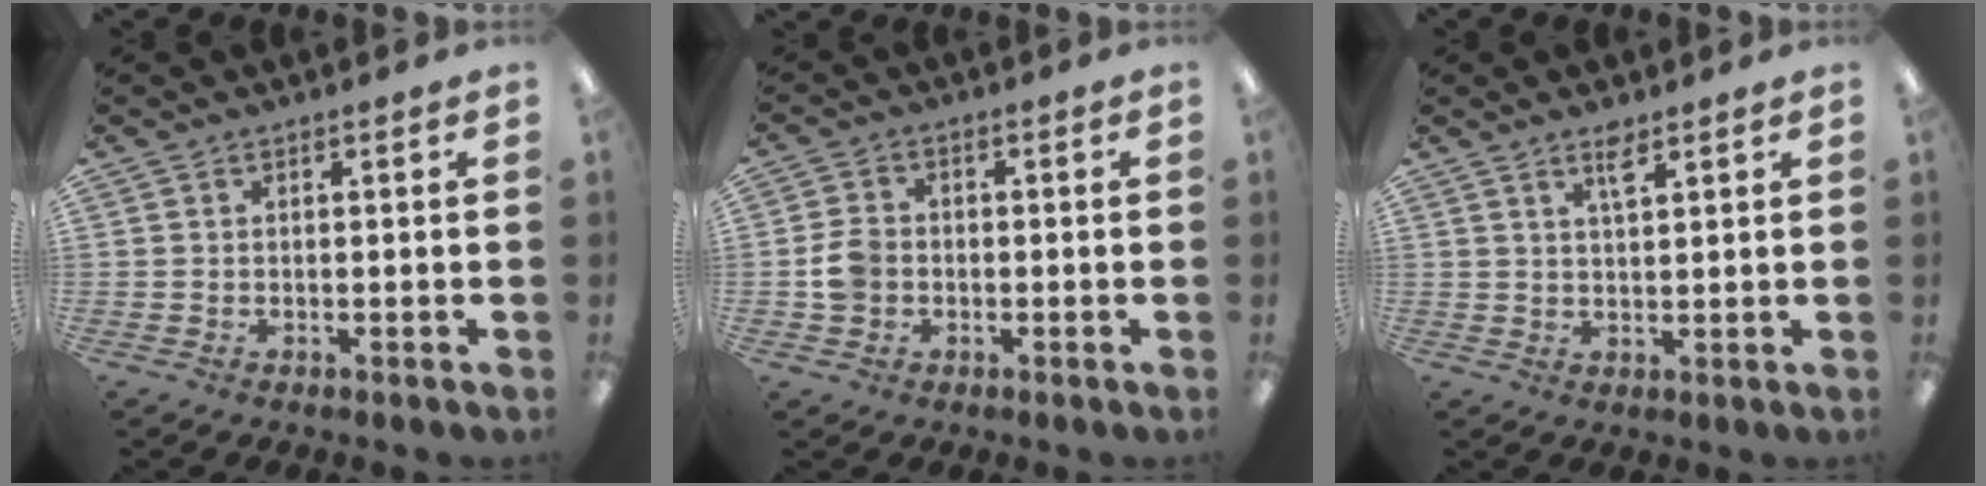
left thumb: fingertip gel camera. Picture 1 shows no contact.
{"total": 5.2, "force": [-0.8, 4.3, 2.7], "torque": [-0.054, 0.010, -0.013]}
{"total": 3.9, "force": [2.7, 1.2, 2.5], "torque": [-0.042, -0.004, 0.045]}